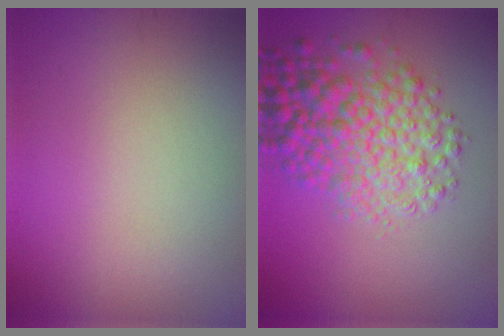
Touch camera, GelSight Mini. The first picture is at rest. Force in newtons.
{"total": 6.6, "press": 6.6, "slide": 0.1}